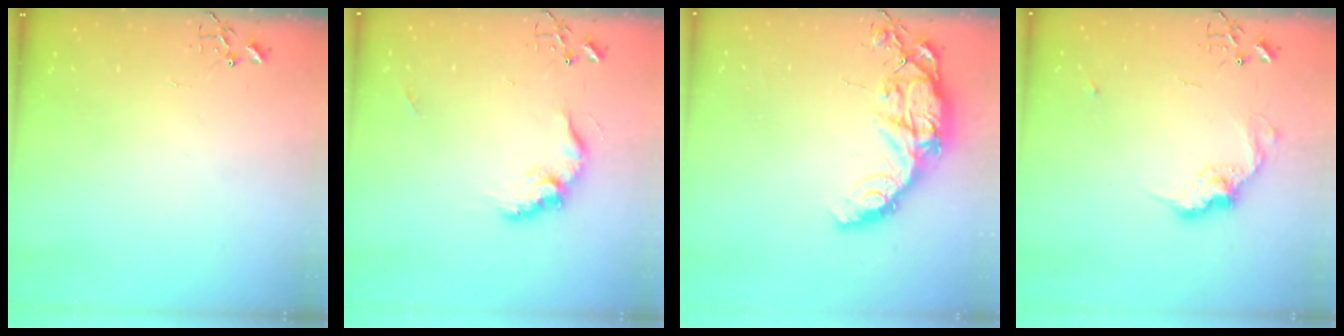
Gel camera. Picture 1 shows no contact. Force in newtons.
{"total": 12.6, "press": 12.6, "slide": 0.7}
{"total": 16.6, "press": 16.5, "slide": 1.3}
{"total": 11.8, "press": 11.8, "slide": 0.6}